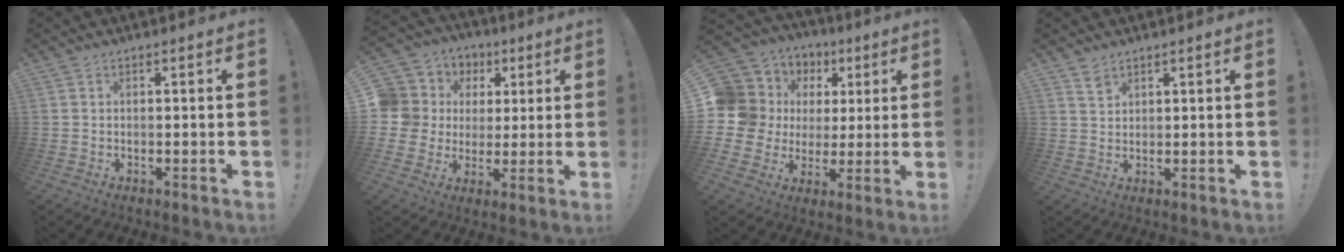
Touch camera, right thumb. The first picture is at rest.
{"total": 11.3, "force": [2.9, 10.4, 3.4], "torque": [-0.080, -0.016, 0.070]}
{"total": 12.9, "force": [3.3, 11.7, 4.4], "torque": [-0.079, -0.019, 0.090]}
{"total": 3.0, "force": [2.2, 1.7, 0.9], "torque": [-0.006, -0.016, 0.041]}